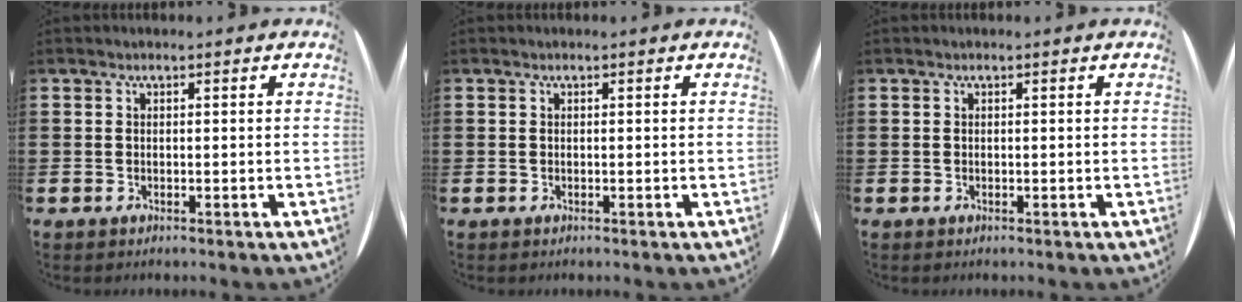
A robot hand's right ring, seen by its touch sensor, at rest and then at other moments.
{"total": 0.0}
{"total": 0.0}